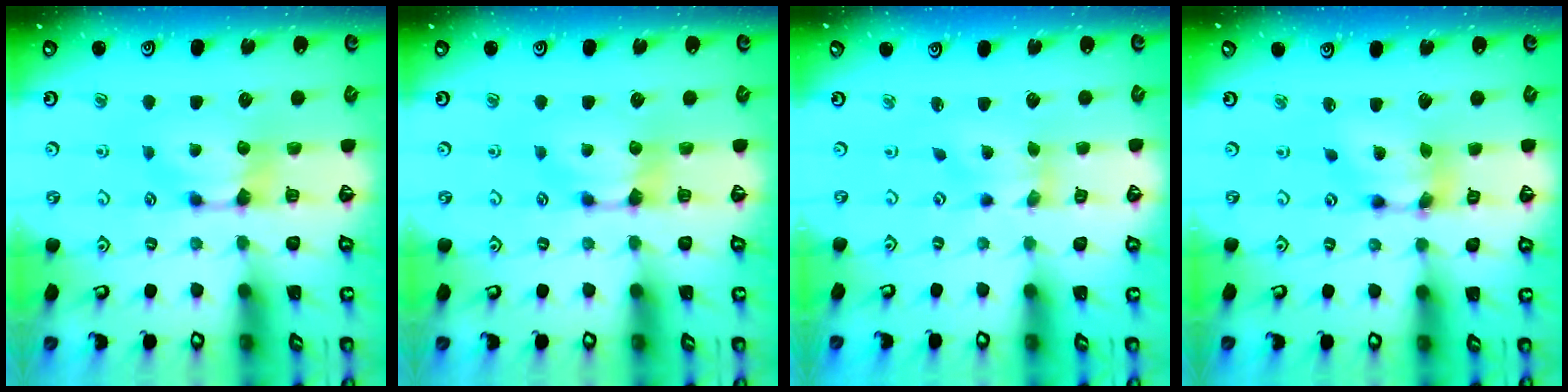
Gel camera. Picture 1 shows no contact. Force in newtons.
{"total": 0.0}
{"total": 1.0, "press": 0.2, "slide": 0.9}
{"total": 5.9, "press": 5.6, "slide": 2.0}